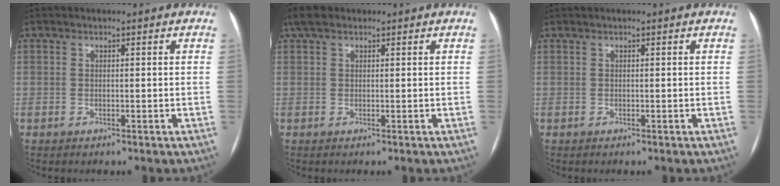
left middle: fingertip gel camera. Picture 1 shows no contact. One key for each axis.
{"total": 2.7, "fx": 1.8, "fy": 1.4, "fz": 1.4, "tx": -0.037, "ty": 0.028, "tz": 0.034}
{"total": 0.0}